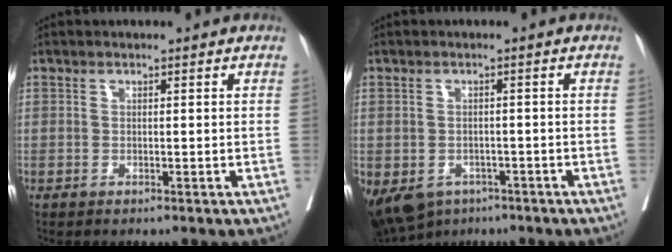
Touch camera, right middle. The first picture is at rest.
{"total": 13.8, "force": [-7.2, 10.3, 5.6], "torque": [-0.163, -0.013, -0.092]}